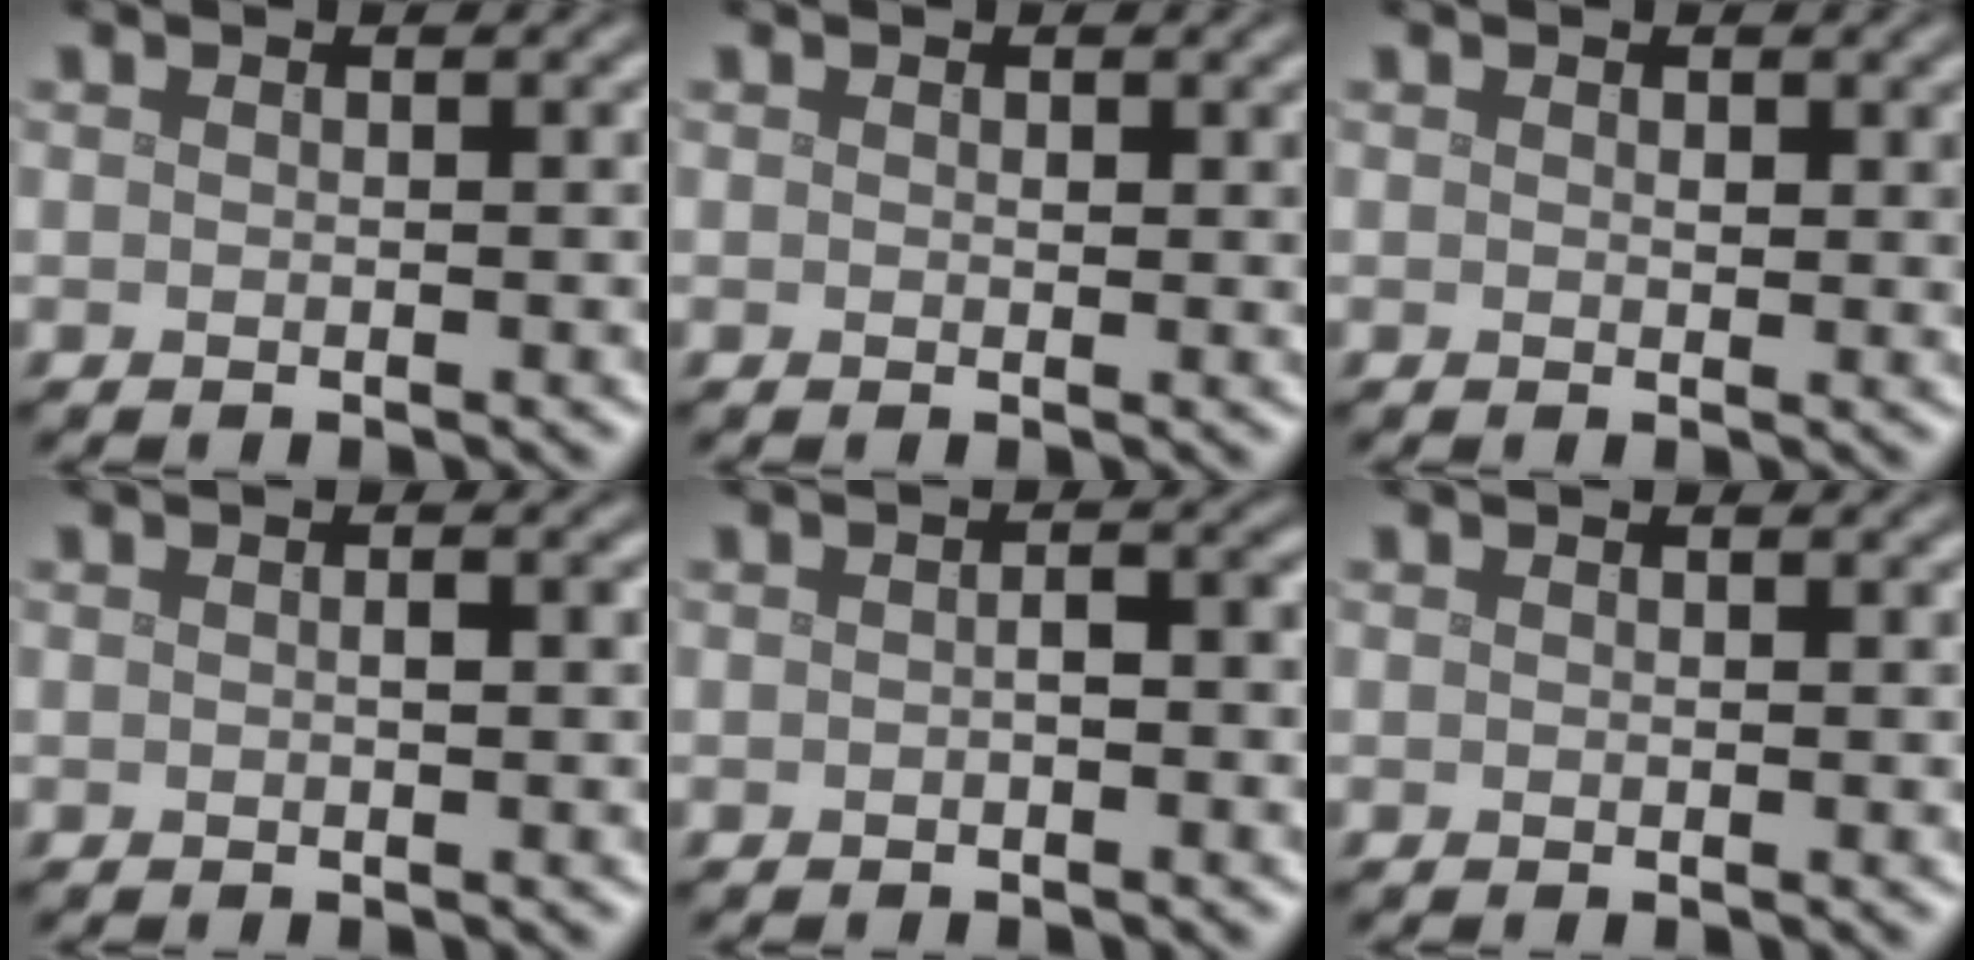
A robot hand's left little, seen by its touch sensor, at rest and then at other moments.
{"total": 0.7, "force": [0.3, 0.4, 0.5], "torque": [-0.003, -0.004, 0.004]}
{"total": 1.0, "force": [0.4, 0.6, 0.8], "torque": [-0.006, -0.005, 0.007]}
{"total": 0.8, "force": [0.0, 0.2, 0.8], "torque": [-0.013, 0.001, 0.001]}
{"total": 1.6, "force": [-0.4, 0.6, 1.4], "torque": [-0.025, 0.004, -0.007]}
{"total": 0.0}